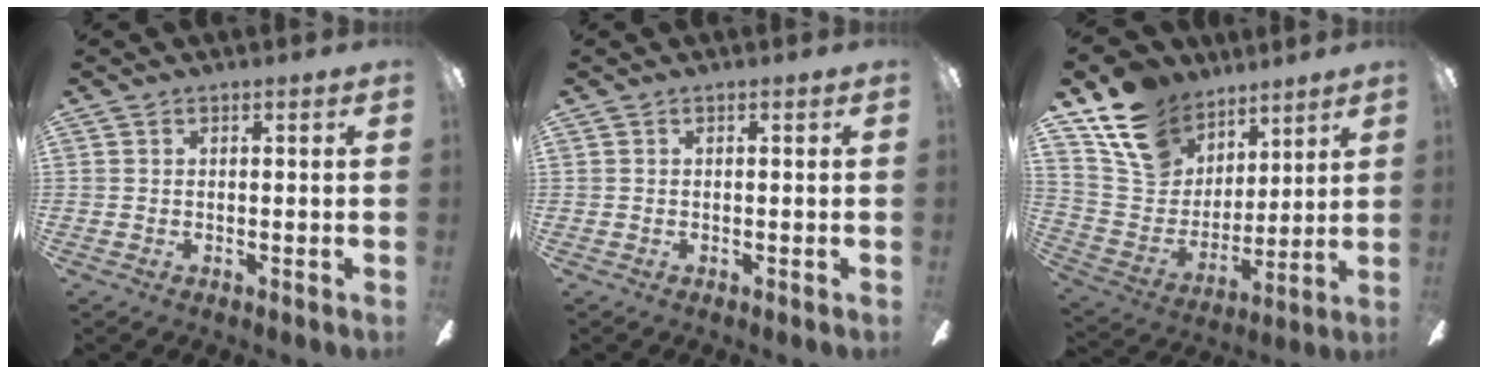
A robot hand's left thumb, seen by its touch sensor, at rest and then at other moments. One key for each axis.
{"total": 0.0}
{"total": 17.3, "fx": 11.6, "fy": 11.6, "fz": 5.4, "tx": -0.115, "ty": -0.066, "tz": 0.225}